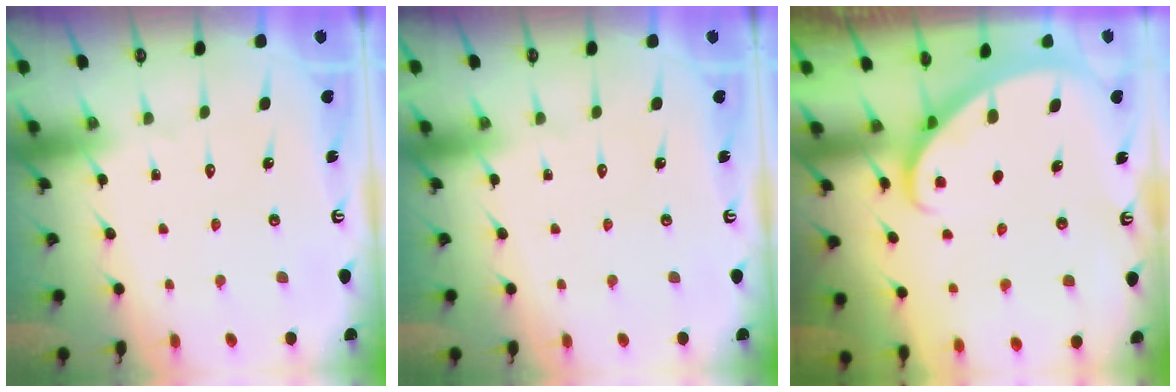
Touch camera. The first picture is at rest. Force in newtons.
{"total": 0.0}
{"total": 1.8, "press": 1.8, "slide": 0.1}